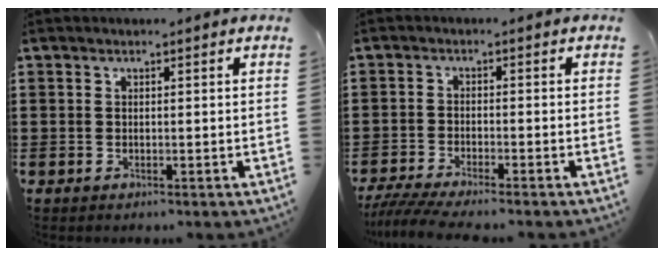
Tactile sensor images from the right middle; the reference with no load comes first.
{"total": 3.5, "force": [-3.2, 0.0, 1.6], "torque": [-0.040, -0.012, -0.065]}